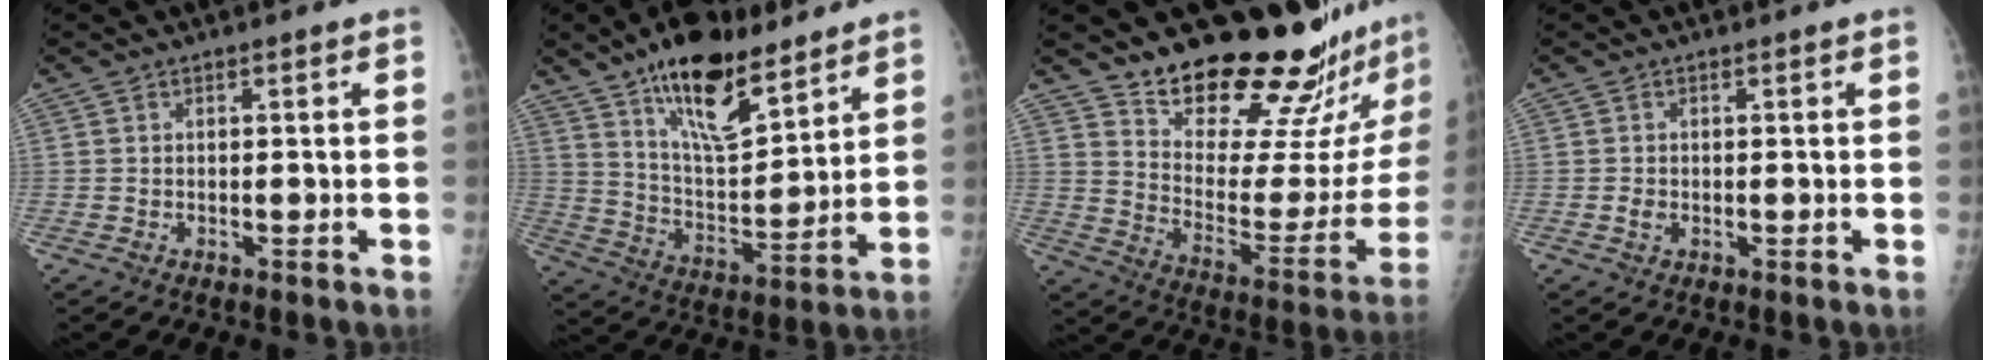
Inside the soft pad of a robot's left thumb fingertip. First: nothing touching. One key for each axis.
{"total": 18.3, "fx": 12.4, "fy": 6.7, "fz": 11.6, "tx": -0.155, "ty": -0.070, "tz": 0.217}
{"total": 24.9, "fx": 21.9, "fy": 5.4, "fz": 10.6, "tx": -0.119, "ty": -0.182, "tz": 0.304}
{"total": 1.3, "fx": -0.2, "fy": 1.0, "fz": 0.7, "tx": -0.012, "ty": 0.000, "tz": -0.003}